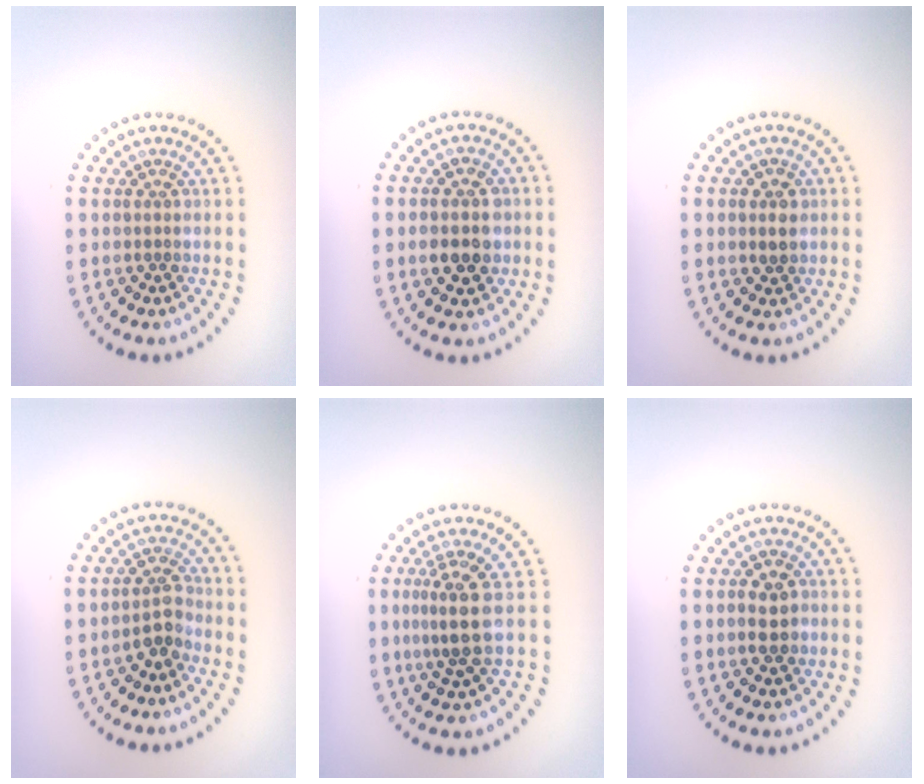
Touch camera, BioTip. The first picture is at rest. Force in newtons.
{"total": 3.8, "press": 3.8, "slide": 0.3}
{"total": 1.8, "press": 1.8, "slide": 0.4}
{"total": 2.4, "press": 2.2, "slide": 1.1}
{"total": 3.1, "press": 2.3, "slide": 2.1}
{"total": 2.3, "press": 2.3, "slide": 0.4}